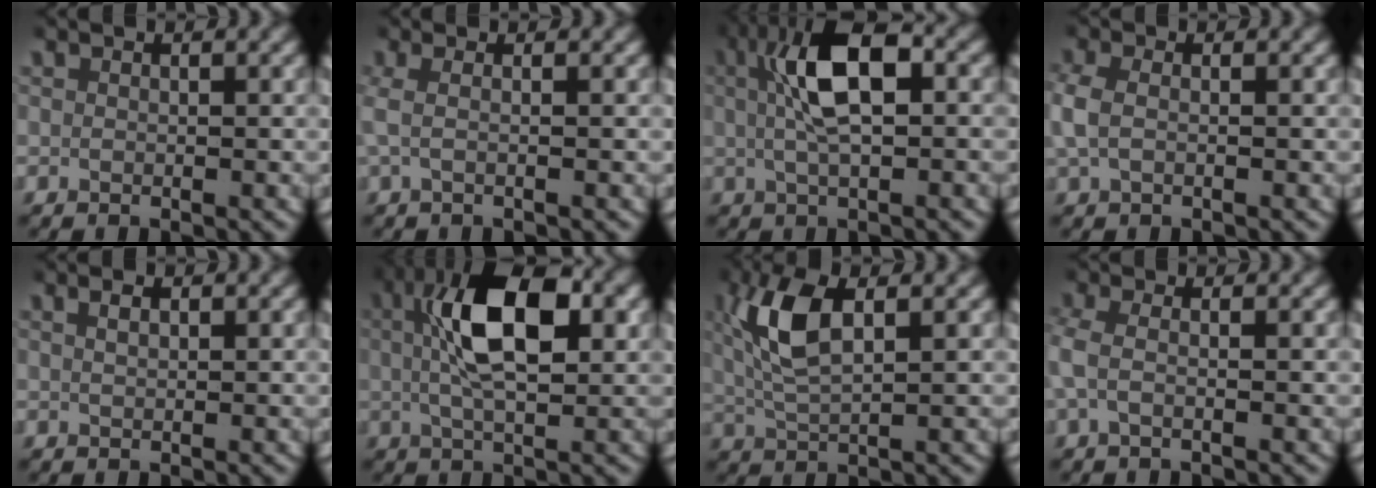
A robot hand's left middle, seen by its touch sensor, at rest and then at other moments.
{"total": 1.9, "force": [0.1, 0.5, 1.9], "torque": [-0.050, 0.003, -0.001]}
{"total": 7.3, "force": [1.0, 3.0, 6.5], "torque": [-0.125, 0.011, 0.013]}
{"total": 2.5, "force": [0.1, 1.6, 1.9], "torque": [-0.064, -0.003, 0.002]}
{"total": 0.8, "force": [0.3, 0.4, 0.6], "torque": [-0.008, 0.002, 0.007]}
{"total": 9.0, "force": [1.4, 4.1, 7.9], "torque": [-0.144, 0.007, 0.019]}
{"total": 6.1, "force": [1.8, 2.4, 5.3], "torque": [-0.123, 0.003, 0.034]}
{"total": 2.4, "force": [-0.3, 1.1, 2.1], "torque": [-0.060, -0.002, -0.007]}